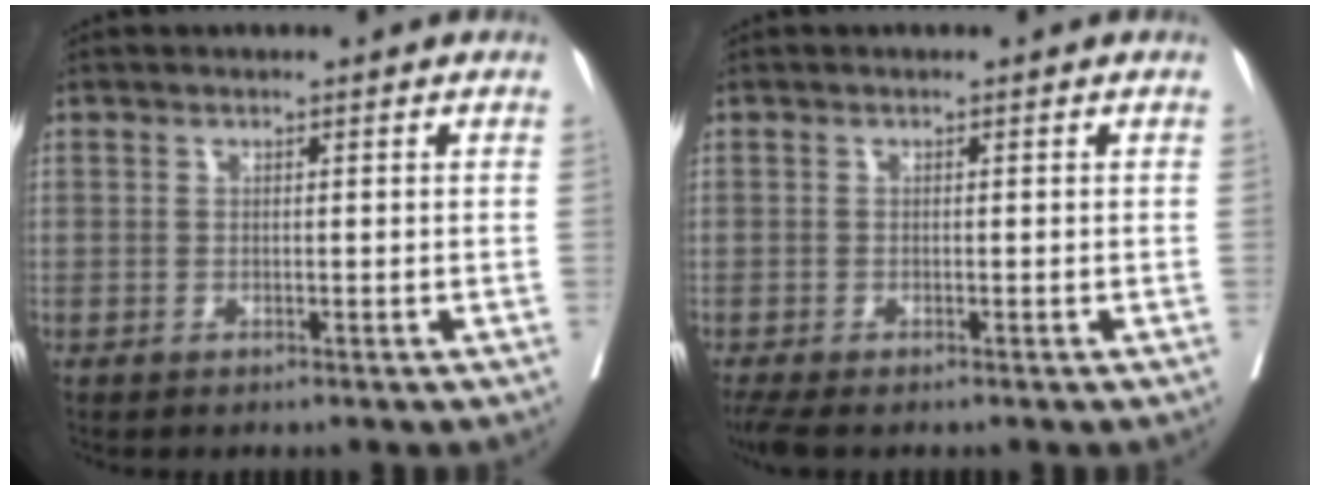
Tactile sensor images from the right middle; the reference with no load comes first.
{"total": 3.1, "force": [-2.5, 0.7, 1.7], "torque": [-0.033, -0.012, -0.043]}